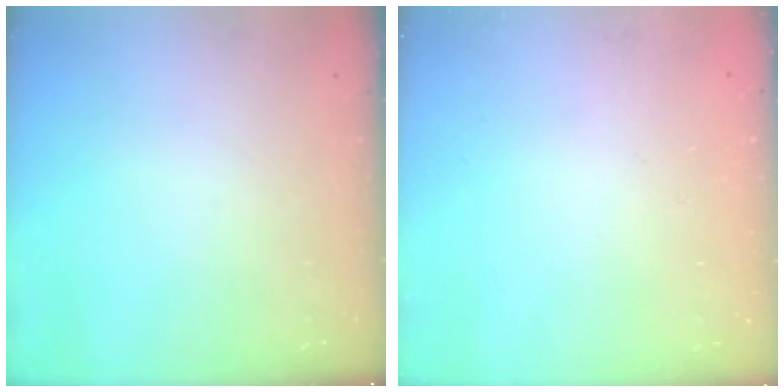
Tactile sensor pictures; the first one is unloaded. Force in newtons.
{"total": 1.7, "press": 1.7, "slide": 0.2}